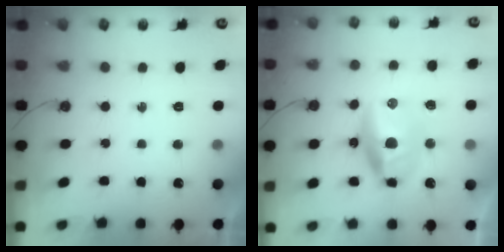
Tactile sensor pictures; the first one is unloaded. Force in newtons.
{"total": 12.4, "press": 12.3, "slide": 0.8}